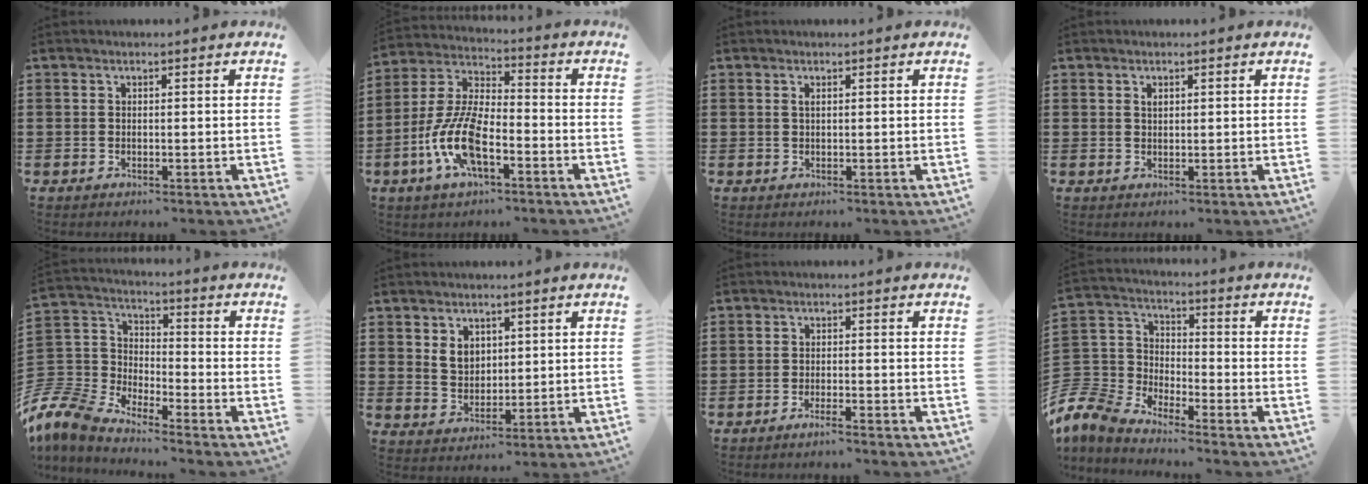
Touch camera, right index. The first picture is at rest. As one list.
[{"total": 10.5, "force": [-4.2, 4.2, 8.7], "torque": [-0.213, -0.007, -0.085]}, {"total": 0.6, "force": [0.2, 0.1, 0.5], "torque": [-0.012, 0.000, 0.004]}, {"total": 0.9, "force": [0.5, 0.5, 0.6], "torque": [-0.013, 0.004, 0.009]}, {"total": 7.9, "force": [-7.2, 2.8, 1.5], "torque": [-0.086, -0.008, -0.156]}, {"total": 3.7, "force": [1.8, 2.8, 1.6], "torque": [-0.042, 0.010, 0.033]}, {"total": 1.9, "force": [-1.7, -0.3, 0.8], "torque": [-0.014, -0.002, -0.031]}, {"total": 6.3, "force": [-5.7, 2.6, 0.7], "torque": [-0.074, -0.016, -0.130]}]